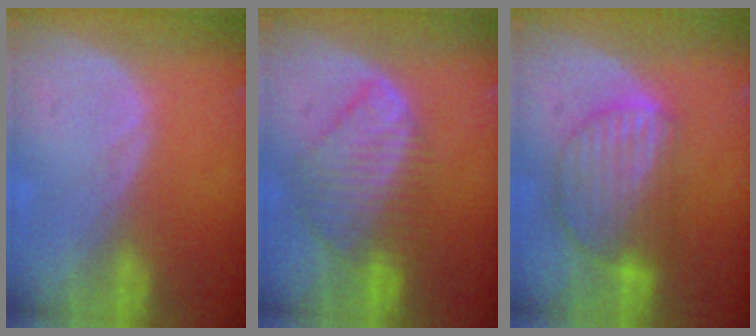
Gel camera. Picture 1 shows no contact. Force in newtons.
{"total": 8.6, "press": 7.5, "slide": 4.1}
{"total": 9.0, "press": 7.8, "slide": 4.6}